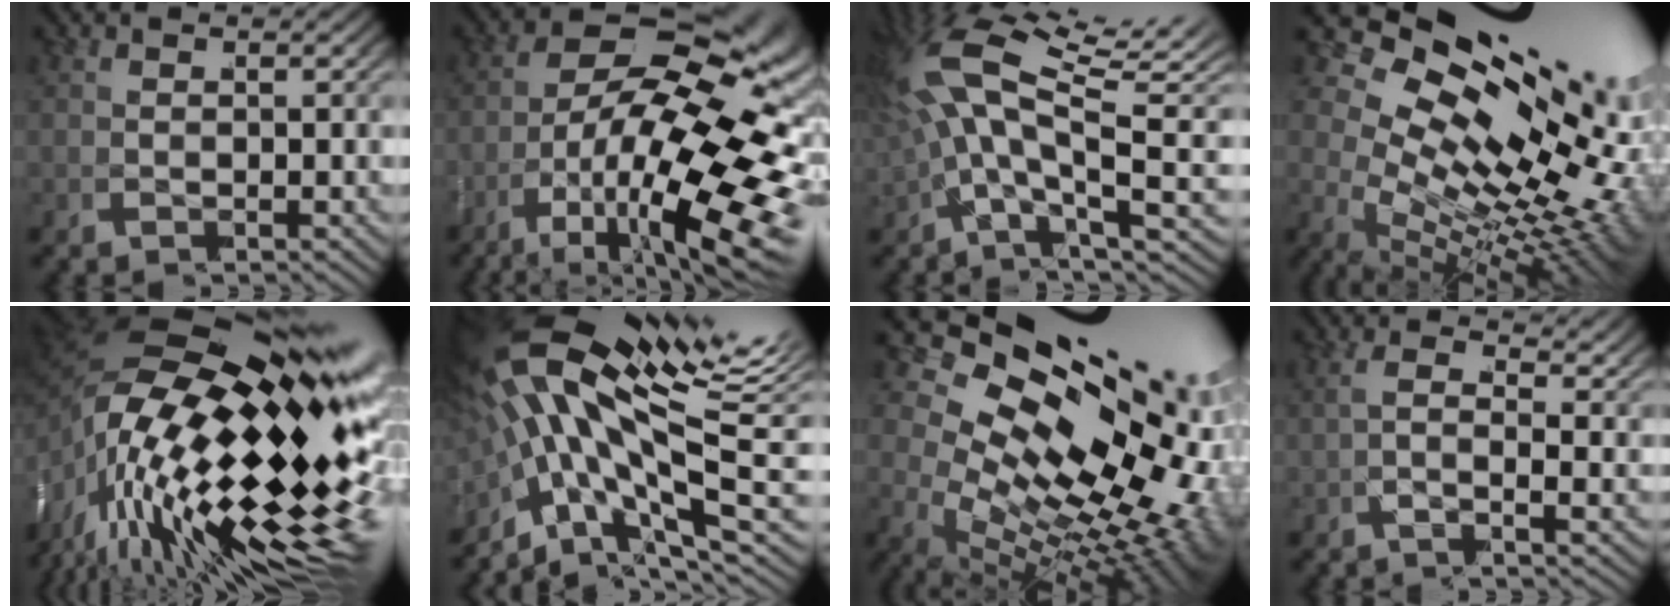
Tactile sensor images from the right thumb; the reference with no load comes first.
{"total": 18.3, "force": [-3.8, 10.1, 14.8], "torque": [-0.232, -0.058, -0.035]}
{"total": 10.0, "force": [1.6, 5.6, 8.1], "torque": [-0.162, -0.009, 0.020]}
{"total": 17.1, "force": [-0.3, 10.4, 13.6], "torque": [-0.208, -0.049, 0.011]}
{"total": 23.2, "force": [-2.5, 13.8, 18.5], "torque": [-0.312, -0.052, -0.015]}
{"total": 10.9, "force": [0.3, 6.6, 8.7], "torque": [-0.184, -0.031, 0.010]}
{"total": 19.2, "force": [-0.6, 12.2, 14.8], "torque": [-0.234, -0.053, 0.008]}
{"total": 1.4, "force": [0.7, -0.4, 1.1], "torque": [-0.023, 0.003, 0.000]}